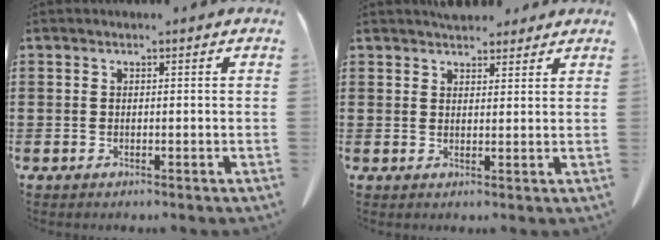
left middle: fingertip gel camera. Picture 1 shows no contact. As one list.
[{"total": 3.0, "force": [2.9, 0.8, 0.6], "torque": [-0.018, -0.005, 0.056]}]